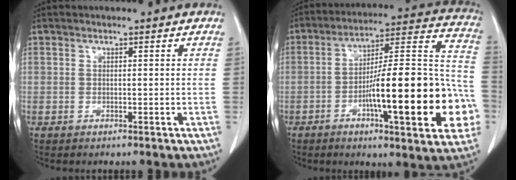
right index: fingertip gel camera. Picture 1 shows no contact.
{"total": 24.2, "force": [-6.6, 4.2, 22.9], "torque": [-0.270, 0.023, -0.089]}